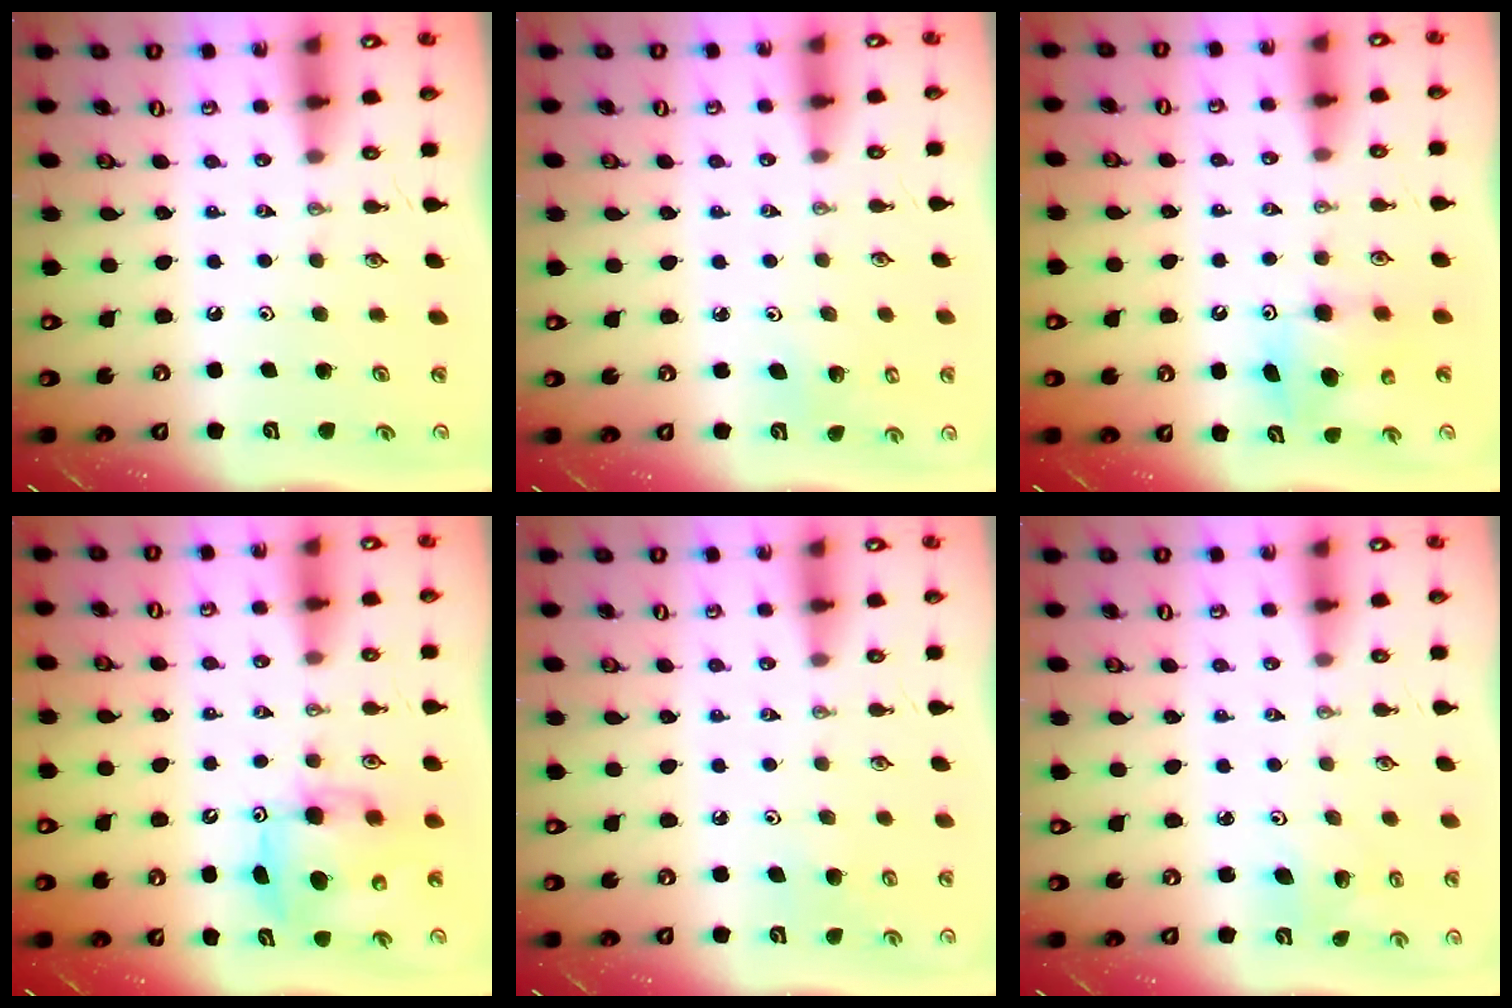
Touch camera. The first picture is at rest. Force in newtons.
{"total": 3.0, "press": 2.9, "slide": 0.4}
{"total": 7.3, "press": 7.3, "slide": 0.5}
{"total": 7.8, "press": 7.7, "slide": 0.9}
{"total": 4.1, "press": 4.1, "slide": 0.4}
{"total": 3.7, "press": 3.4, "slide": 1.5}